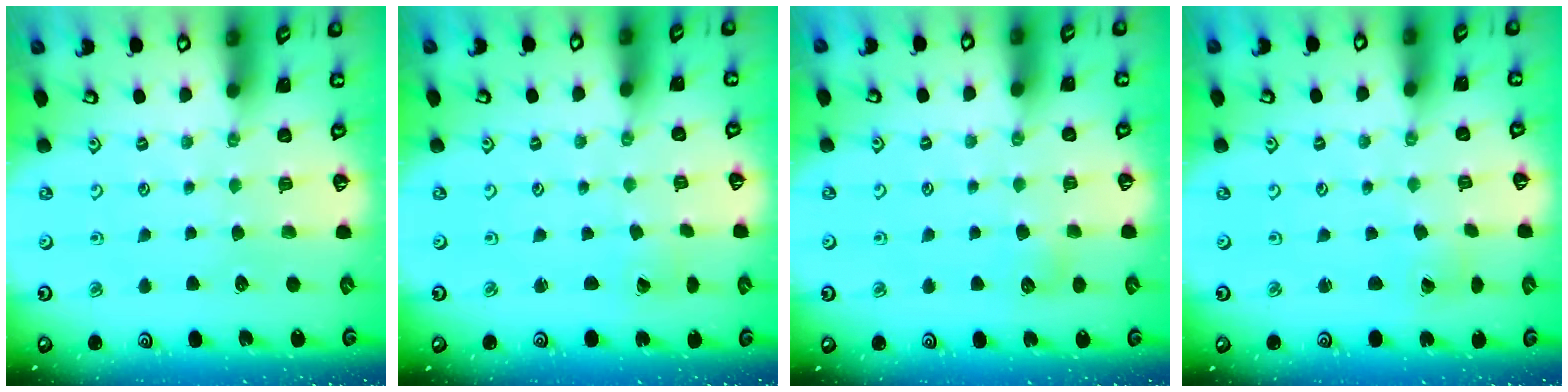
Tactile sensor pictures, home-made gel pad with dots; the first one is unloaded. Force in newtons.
{"total": 0.0}
{"total": 6.0, "press": 5.9, "slide": 0.5}
{"total": 0.7, "press": 0.7, "slide": 0.1}